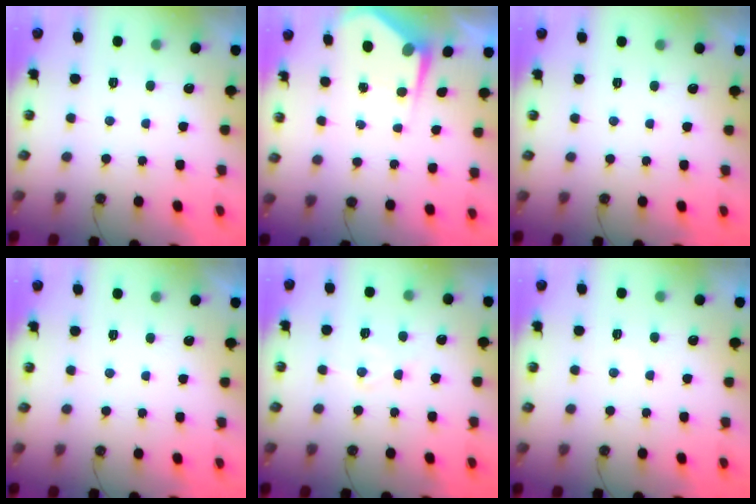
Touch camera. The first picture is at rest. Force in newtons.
{"total": 4.9, "press": 4.9, "slide": 0.2}
{"total": 0.0}
{"total": 0.0}
{"total": 7.1, "press": 7.1, "slide": 0.4}
{"total": 3.4, "press": 3.4, "slide": 0.5}